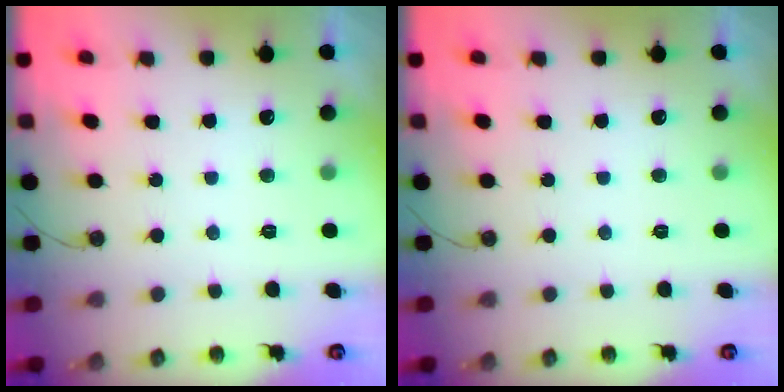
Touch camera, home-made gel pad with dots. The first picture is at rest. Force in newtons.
{"total": 0.0}